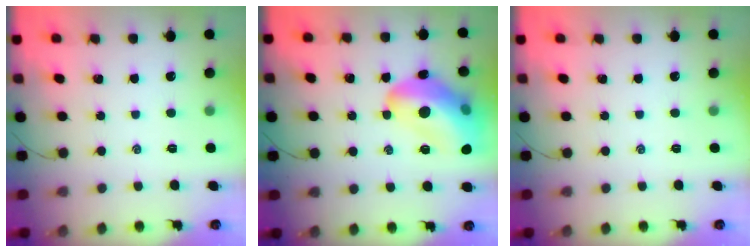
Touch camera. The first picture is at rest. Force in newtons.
{"total": 20.0, "press": 19.8, "slide": 2.9}
{"total": 0.0}